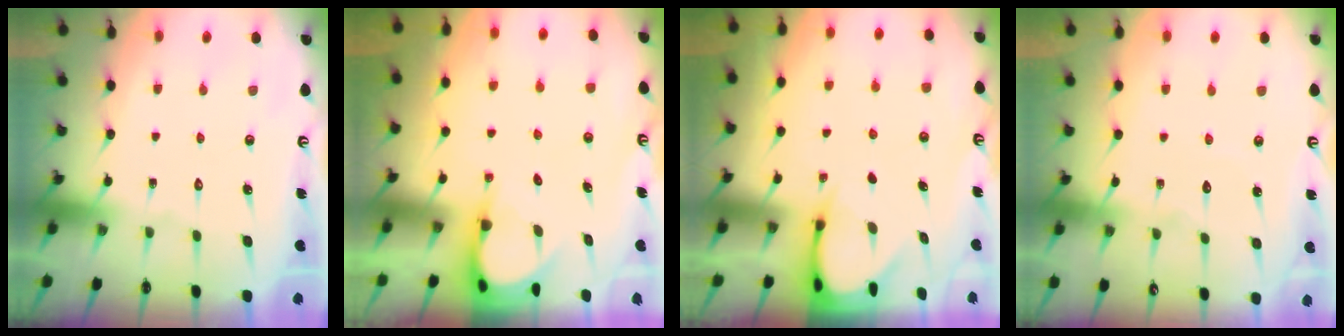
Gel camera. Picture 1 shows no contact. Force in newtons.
{"total": 3.9, "press": 3.9, "slide": 0.2}
{"total": 3.4, "press": 3.4, "slide": 0.3}
{"total": 4.4, "press": 4.4, "slide": 0.4}